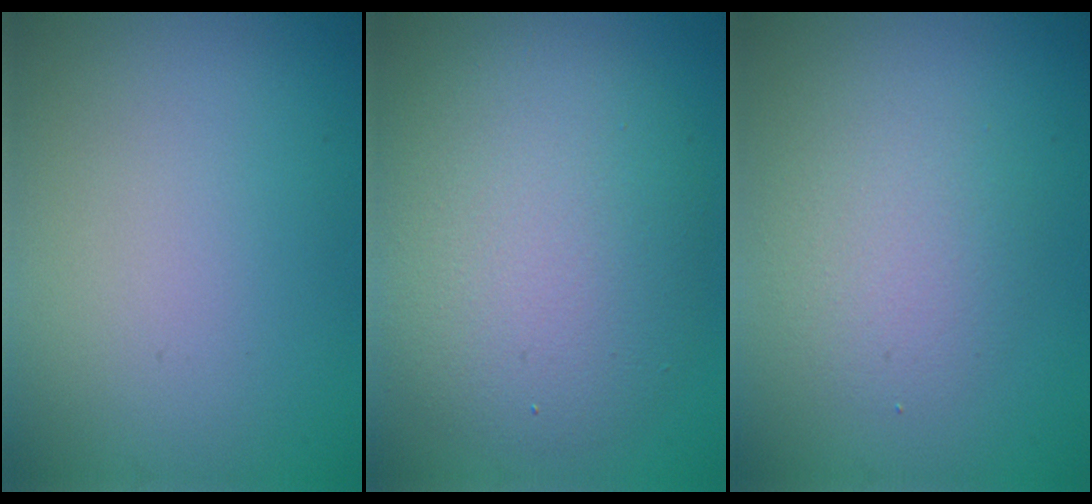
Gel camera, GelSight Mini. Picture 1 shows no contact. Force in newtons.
{"total": 7.5, "press": 7.5, "slide": 0.3}
{"total": 2.7, "press": 2.7, "slide": 0.2}